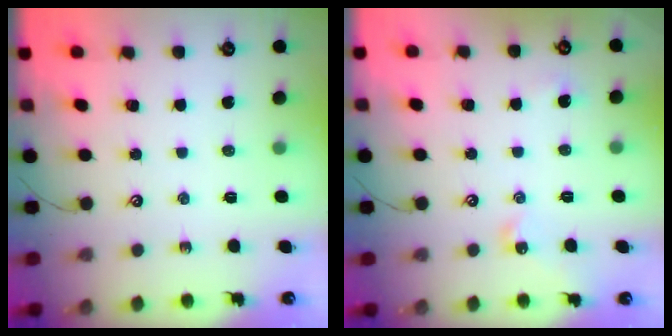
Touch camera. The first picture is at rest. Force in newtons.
{"total": 4.8, "press": 4.7, "slide": 0.7}